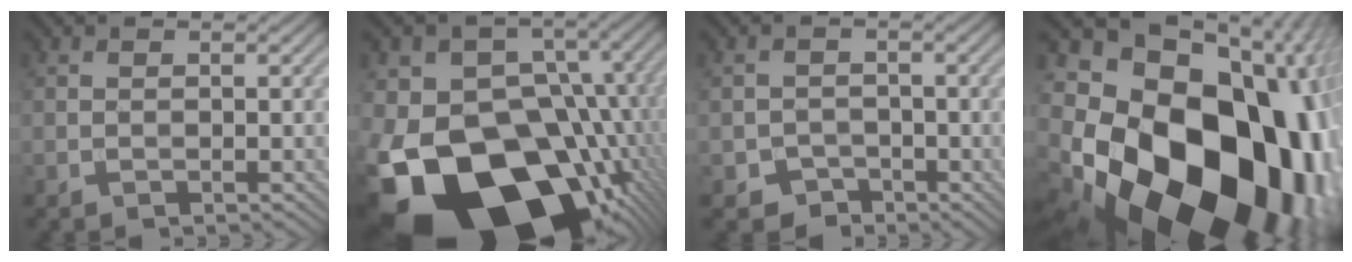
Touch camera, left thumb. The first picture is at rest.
{"total": 22.6, "force": [-9.0, 16.1, 13.1], "torque": [-0.240, -0.032, -0.137]}
{"total": 3.1, "force": [-1.8, 2.4, 0.7], "torque": [-0.007, -0.003, -0.037]}
{"total": 24.1, "force": [-5.1, 17.8, 15.4], "torque": [-0.293, -0.068, -0.081]}